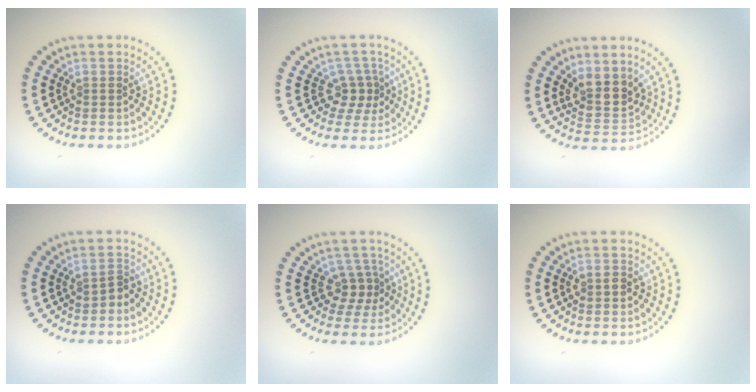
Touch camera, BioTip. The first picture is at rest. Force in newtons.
{"total": 2.5, "press": 1.8, "slide": 1.7}
{"total": 3.4, "press": 2.7, "slide": 2.0}
{"total": 1.3, "press": 1.1, "slide": 0.6}
{"total": 2.5, "press": 1.8, "slide": 1.7}
{"total": 1.4, "press": 1.3, "slide": 0.4}